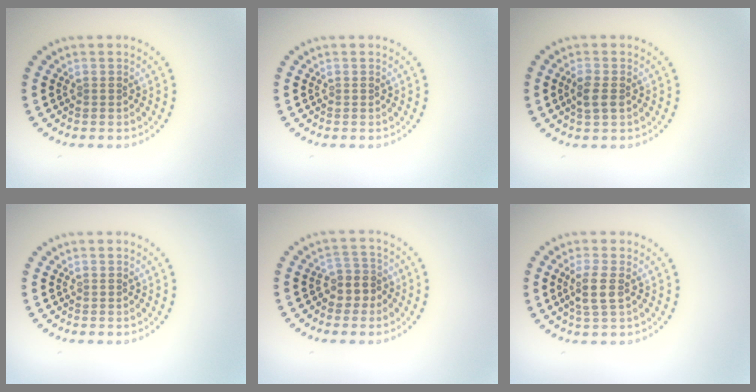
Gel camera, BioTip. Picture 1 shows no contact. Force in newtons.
{"total": 0.0}
{"total": 1.9, "press": 1.8, "slide": 0.6}
{"total": 0.0}
{"total": 2.3, "press": 1.9, "slide": 1.3}
{"total": 2.5, "press": 2.1, "slide": 1.2}